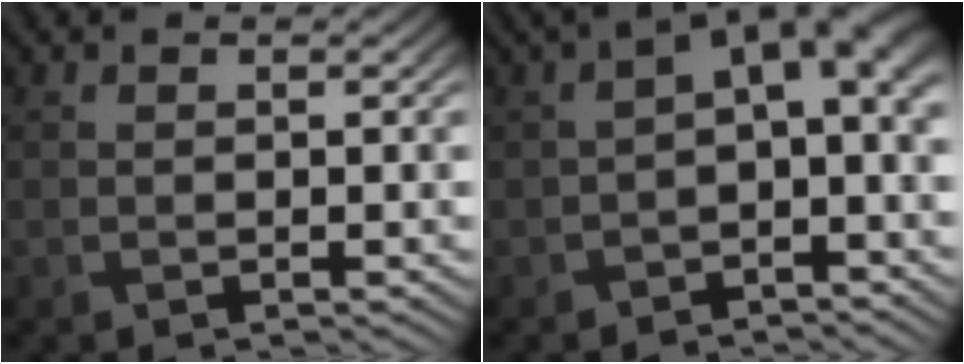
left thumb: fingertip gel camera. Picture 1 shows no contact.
{"total": 7.9, "force": [0.6, 3.7, 6.9], "torque": [-0.105, 0.001, 0.007]}